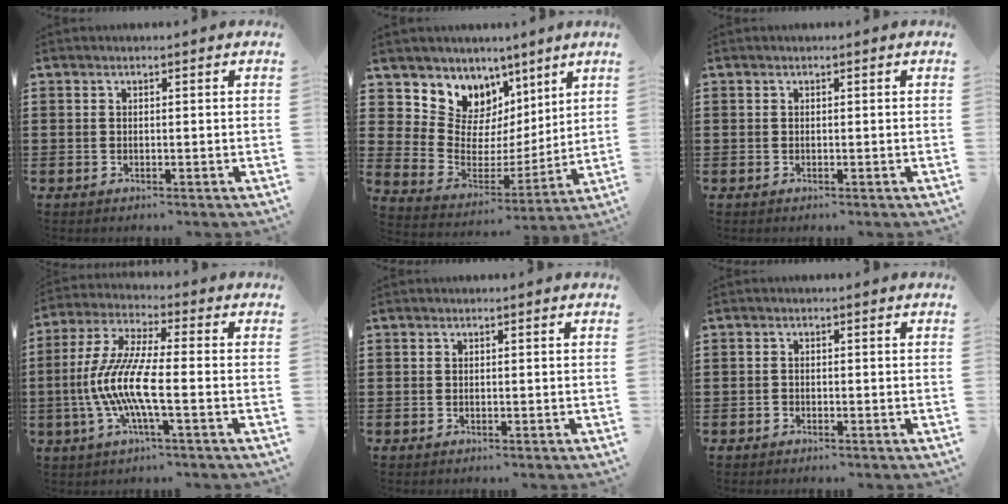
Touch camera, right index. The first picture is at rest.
{"total": 8.4, "force": [5.6, 6.2, 0.4], "torque": [-0.053, -0.067, 0.104]}
{"total": 0.0}
{"total": 10.0, "force": [-2.8, 2.0, 9.4], "torque": [-0.224, -0.020, -0.064]}
{"total": 0.0}
{"total": 0.6, "force": [-0.5, 0.4, 0.2], "torque": [-0.004, 0.001, -0.010]}